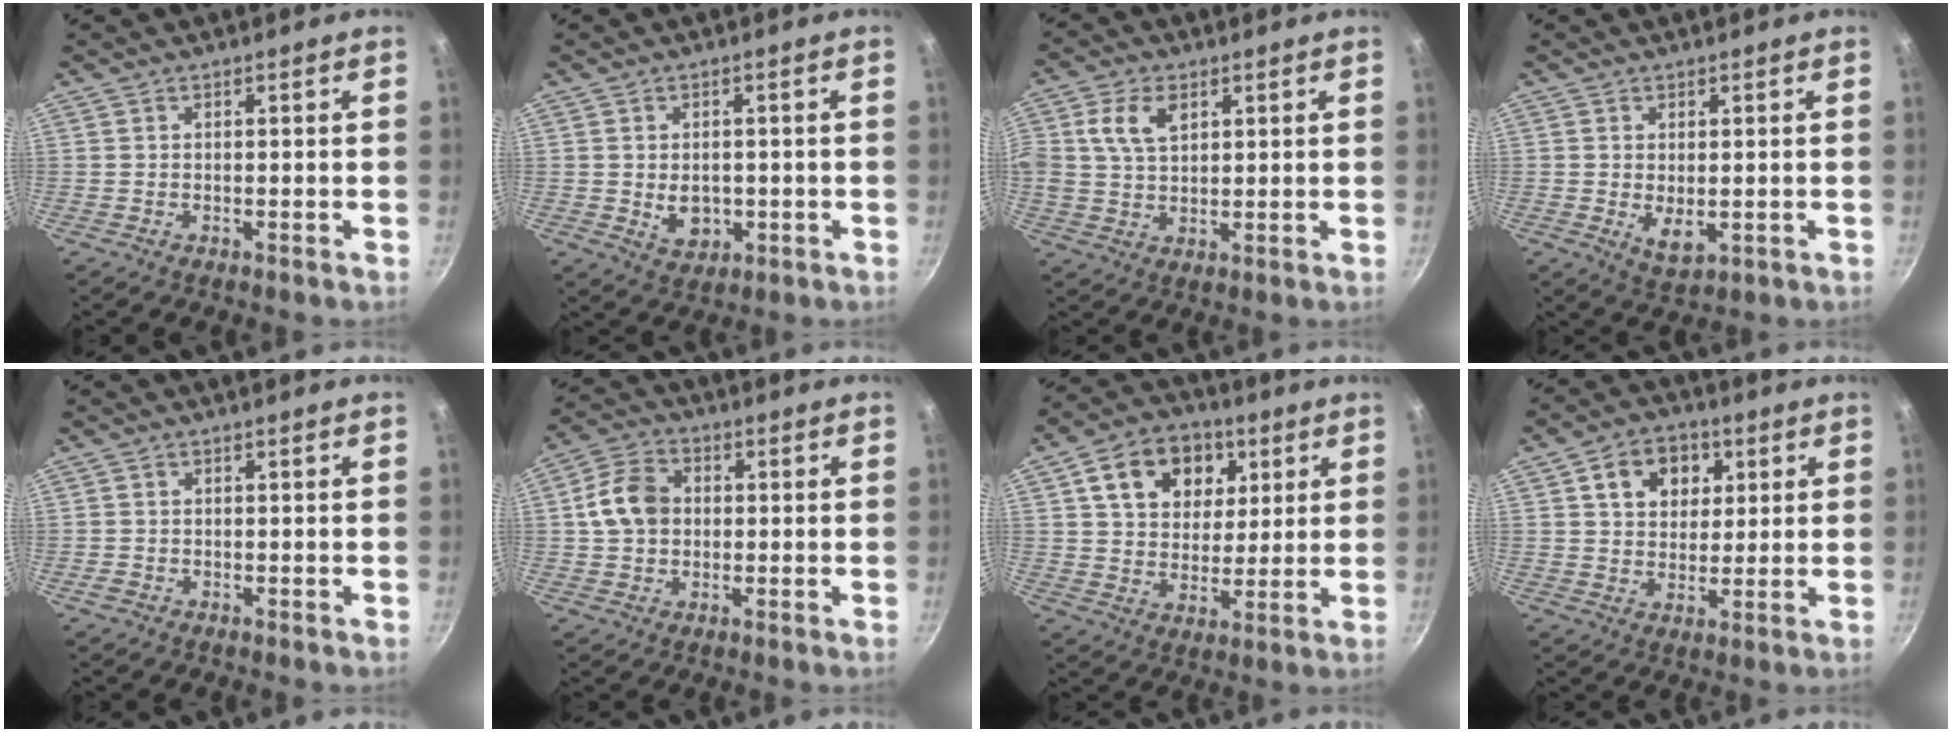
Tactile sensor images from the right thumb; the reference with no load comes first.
{"total": 5.1, "force": [-0.5, 3.8, 3.3], "torque": [-0.035, -0.002, 0.003]}
{"total": 7.8, "force": [2.8, 5.0, 5.3], "torque": [-0.093, -0.002, 0.049]}
{"total": 4.5, "force": [-0.2, 2.5, 3.8], "torque": [-0.060, -0.016, 0.005]}
{"total": 1.3, "force": [-0.7, 1.1, 0.5], "torque": [-0.009, 0.002, -0.010]}
{"total": 8.9, "force": [0.6, 6.9, 5.5], "torque": [-0.085, 0.015, 0.000]}
{"total": 15.0, "force": [5.7, 11.4, 8.0], "torque": [-0.101, -0.003, 0.088]}
{"total": 10.1, "force": [3.7, 7.8, 5.3], "torque": [-0.053, -0.001, 0.053]}